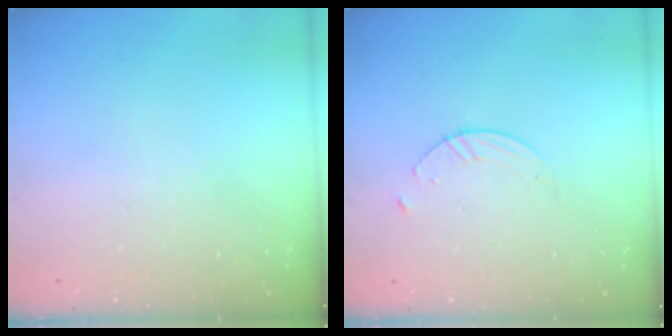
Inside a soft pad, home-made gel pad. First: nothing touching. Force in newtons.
{"total": 2.7, "press": 2.6, "slide": 0.3}